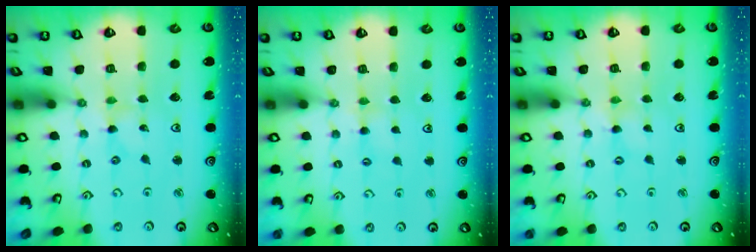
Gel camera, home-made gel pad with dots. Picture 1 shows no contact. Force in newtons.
{"total": 2.6, "press": 2.6, "slide": 0.4}
{"total": 0.0}